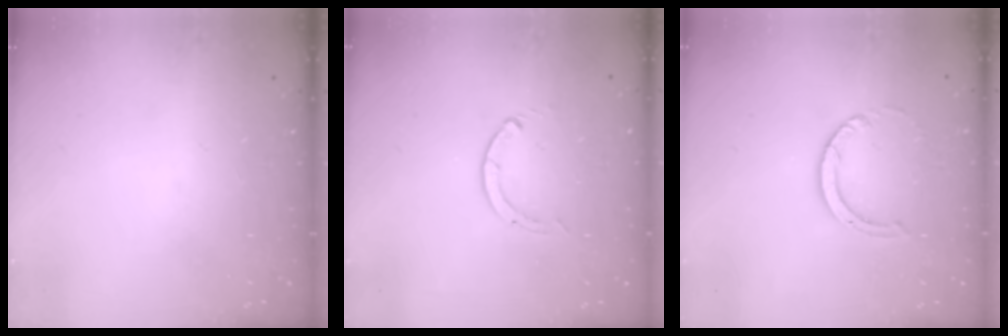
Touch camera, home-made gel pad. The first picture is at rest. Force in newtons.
{"total": 0.0}
{"total": 4.0, "press": 4.0, "slide": 0.3}